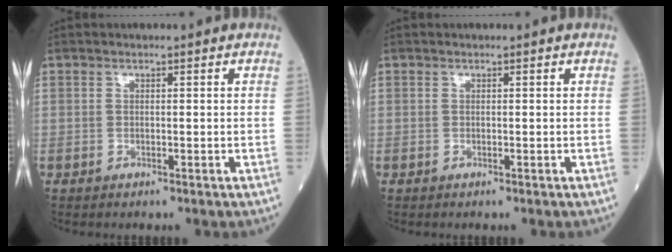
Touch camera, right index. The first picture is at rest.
{"total": 0.0}